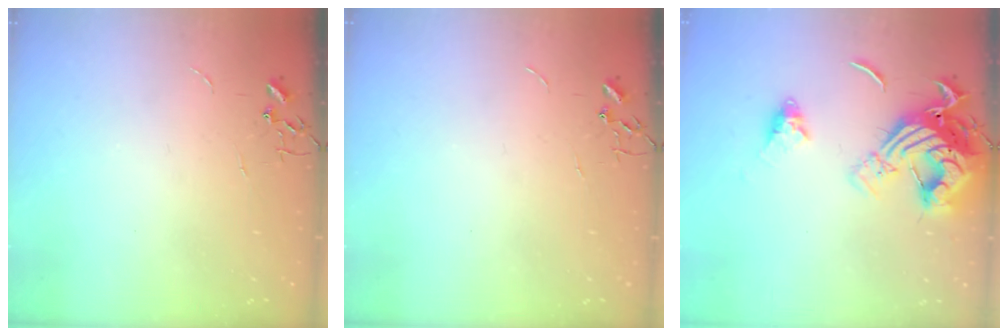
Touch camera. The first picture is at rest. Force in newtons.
{"total": 0.0}
{"total": 17.5, "press": 17.4, "slide": 1.9}